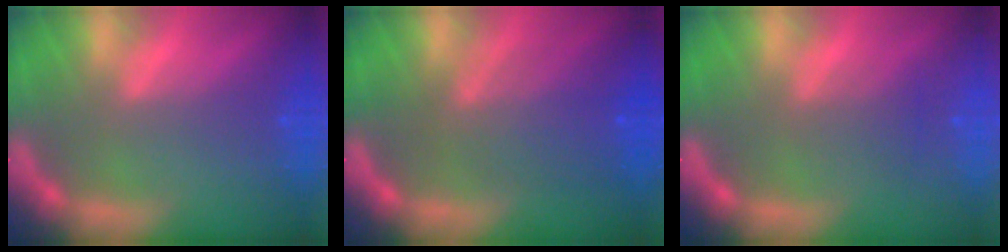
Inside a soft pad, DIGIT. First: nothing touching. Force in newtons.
{"total": 6.0}
{"total": 2.0}